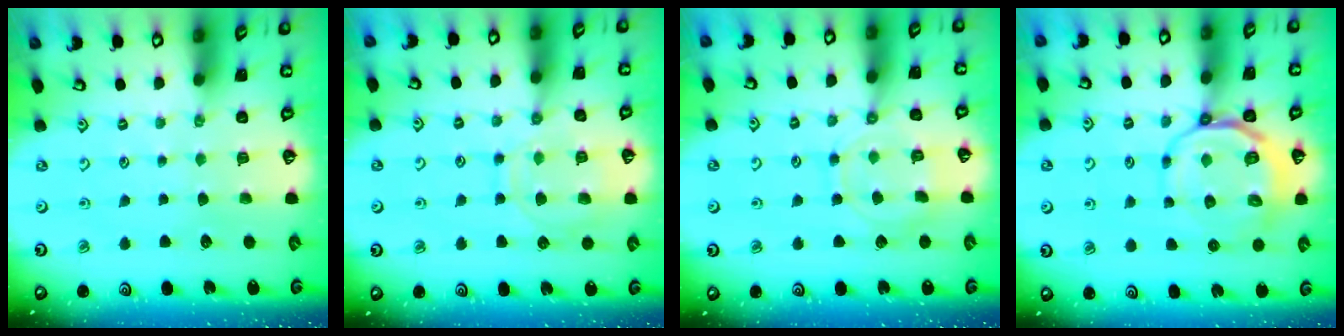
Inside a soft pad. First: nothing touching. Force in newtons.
{"total": 11.9, "press": 11.9, "slide": 1.2}
{"total": 11.2, "press": 11.1, "slide": 0.7}
{"total": 10.1, "press": 9.8, "slide": 2.6}